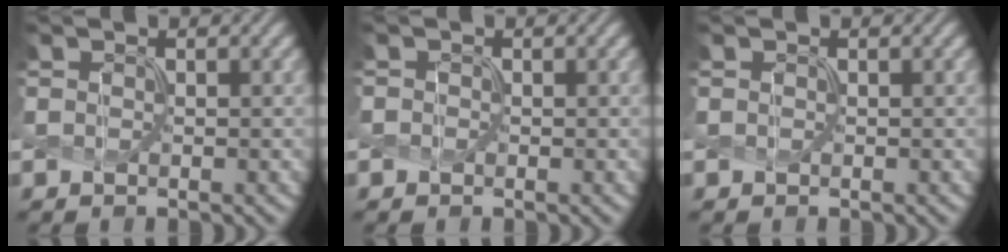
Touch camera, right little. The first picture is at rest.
{"total": 0.7, "force": [-0.3, 0.6, 0.1], "torque": [-0.002, 0.000, -0.006]}
{"total": 0.0}